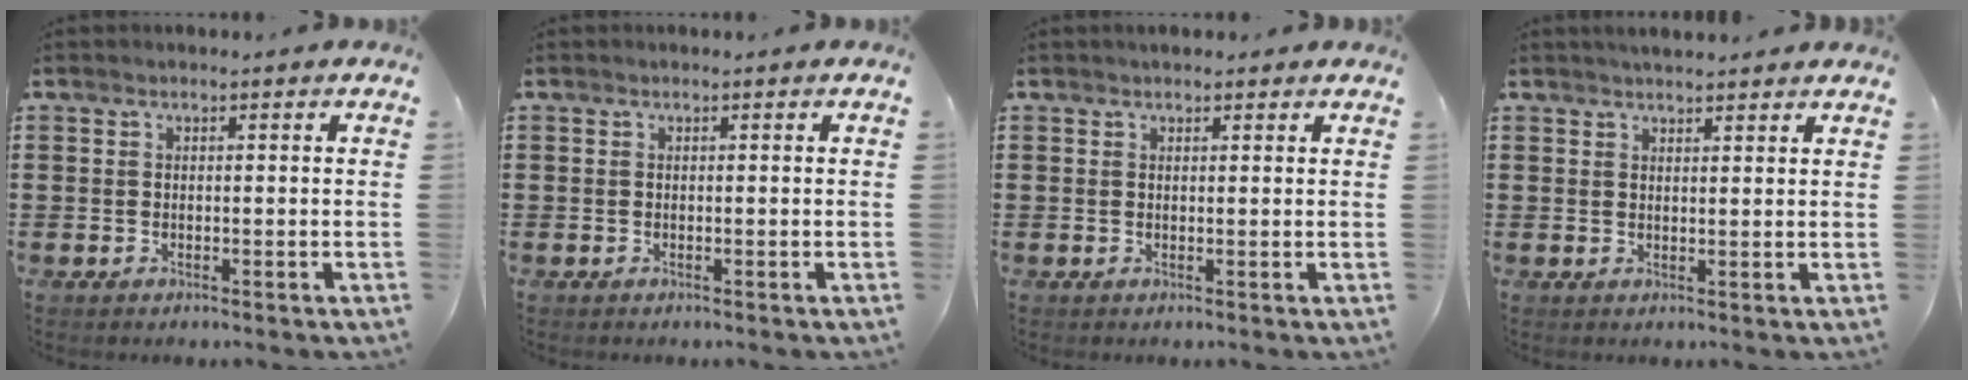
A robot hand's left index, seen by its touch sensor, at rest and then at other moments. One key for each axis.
{"total": 0.0}
{"total": 1.0, "fx": 0.9, "fy": 0.3, "fz": 0.3, "tx": -0.007, "ty": 0.004, "tz": 0.017}
{"total": 2.1, "fx": 2.1, "fy": 0.0, "fz": 0.4, "tx": -0.011, "ty": -0.001, "tz": 0.039}